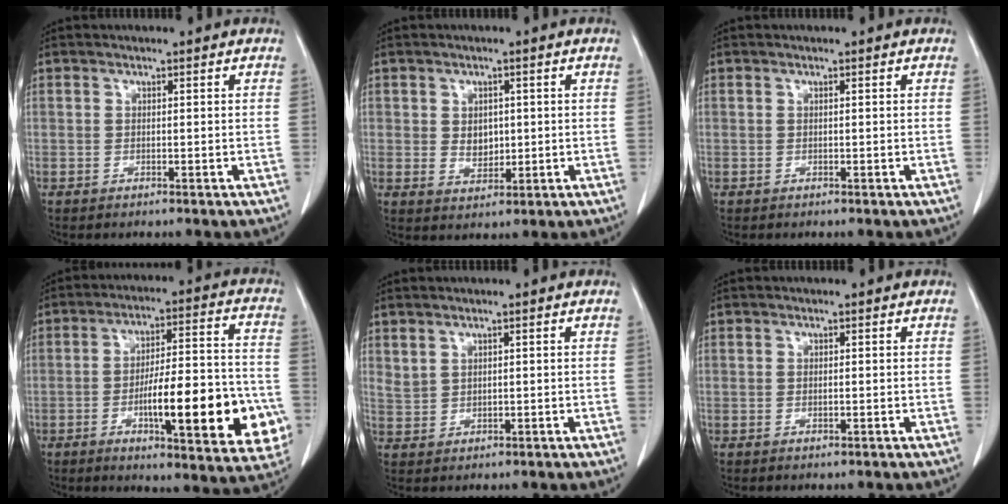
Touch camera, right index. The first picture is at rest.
{"total": 3.5, "force": [0.4, 2.7, 2.1], "torque": [-0.035, 0.000, 0.016]}
{"total": 0.0}
{"total": 20.1, "force": [-5.7, 4.3, 18.8], "torque": [-0.223, 0.013, -0.069]}
{"total": 1.9, "force": [1.4, 1.1, 0.8], "torque": [-0.015, -0.001, 0.035]}
{"total": 0.6, "force": [-0.1, 0.2, 0.6], "torque": [-0.012, -0.002, 0.002]}